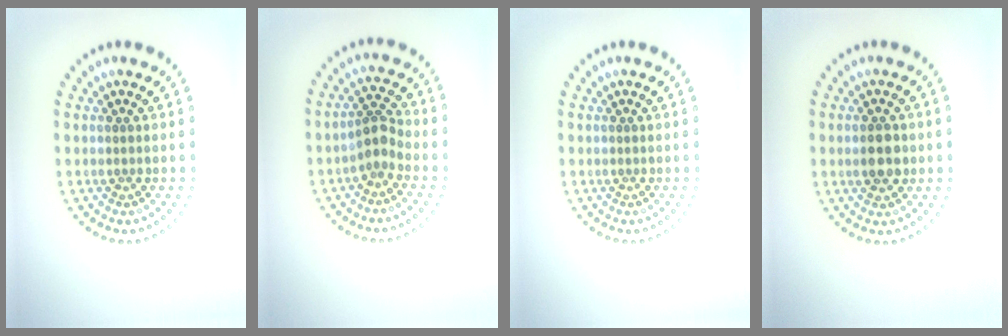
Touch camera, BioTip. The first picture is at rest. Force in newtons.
{"total": 2.4, "press": 1.8, "slide": 1.6}
{"total": 0.0}
{"total": 3.3, "press": 3.3, "slide": 0.0}